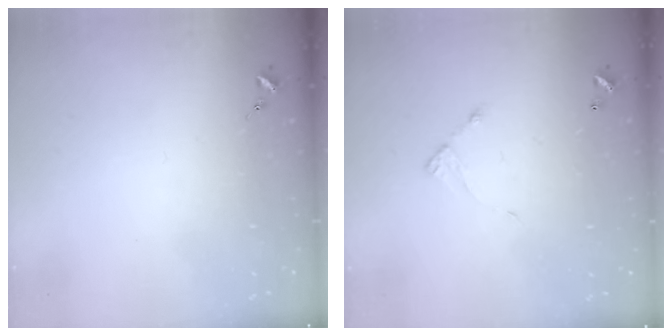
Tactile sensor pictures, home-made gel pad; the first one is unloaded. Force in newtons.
{"total": 4.9, "press": 4.9, "slide": 0.4}